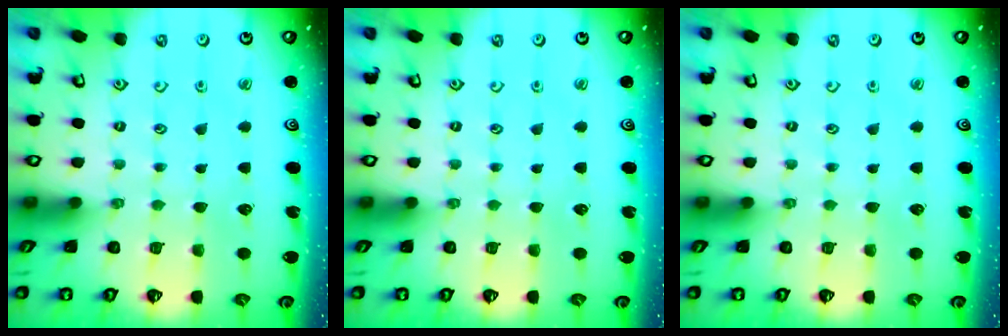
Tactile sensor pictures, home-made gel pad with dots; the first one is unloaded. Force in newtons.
{"total": 0.0}
{"total": 0.0}